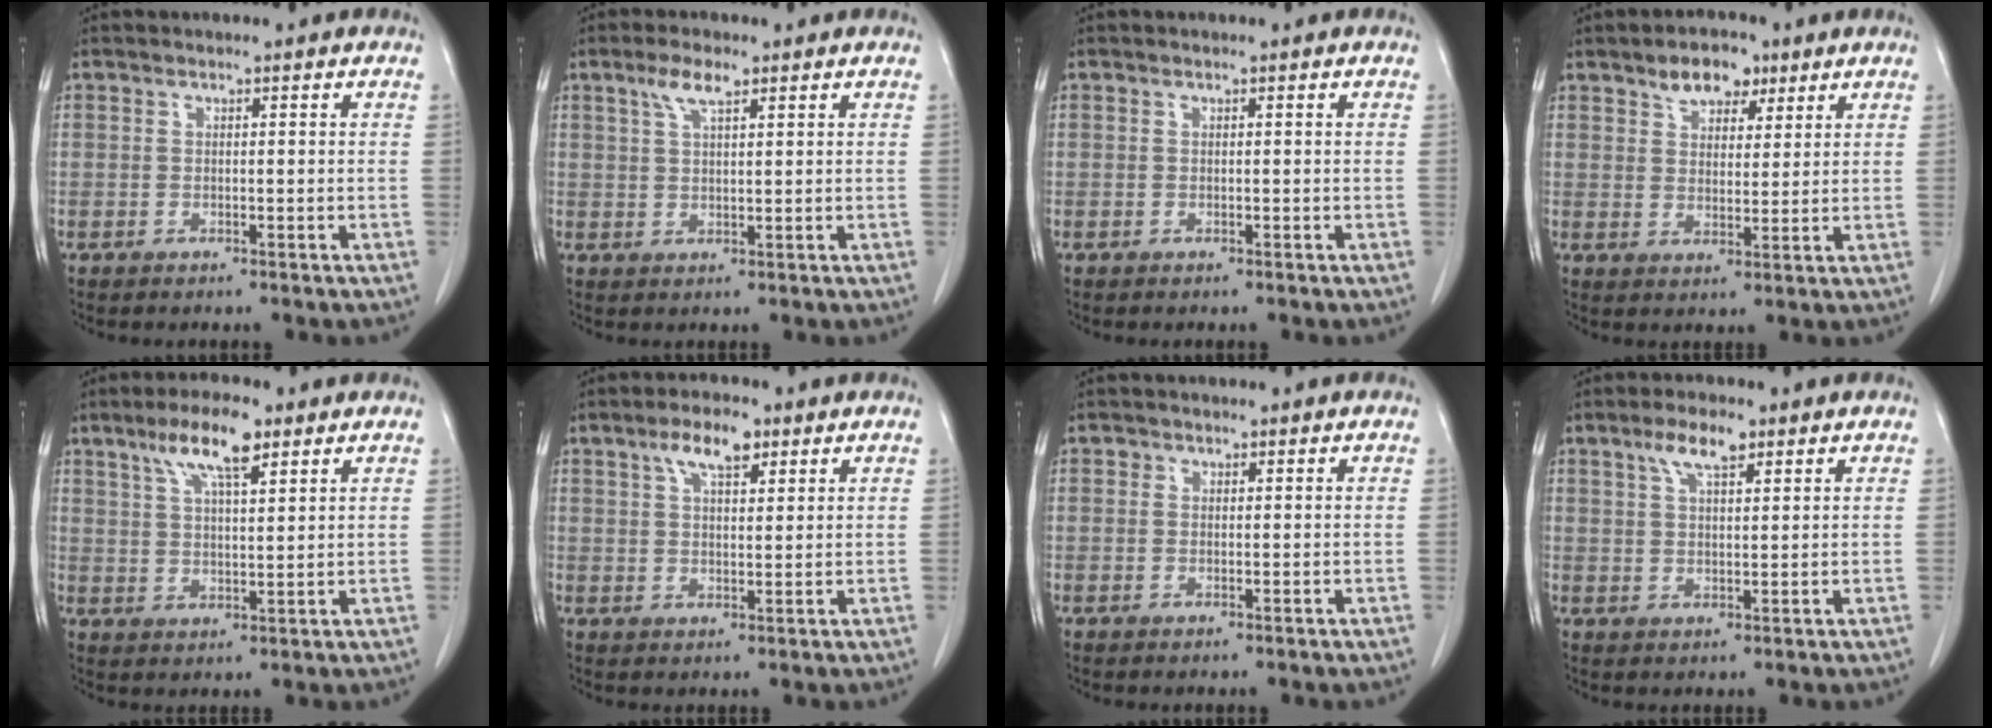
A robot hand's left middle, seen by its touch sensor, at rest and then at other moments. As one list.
[{"total": 3.7, "force": [2.3, 1.0, 2.8], "torque": [-0.062, 0.008, 0.046]}, {"total": 0.0}, {"total": 6.0, "force": [3.8, 3.2, 3.2], "torque": [-0.047, 0.012, 0.064]}, {"total": 8.2, "force": [5.0, 1.8, 6.3], "torque": [-0.120, 0.011, 0.089]}, {"total": 5.8, "force": [3.4, 2.0, 4.3], "torque": [-0.081, 0.011, 0.058]}, {"total": 0.7, "force": [0.4, 0.6, 0.1], "torque": [0.005, 0.000, 0.003]}, {"total": 4.9, "force": [3.0, 1.5, 3.6], "torque": [-0.074, 0.009, 0.056]}]